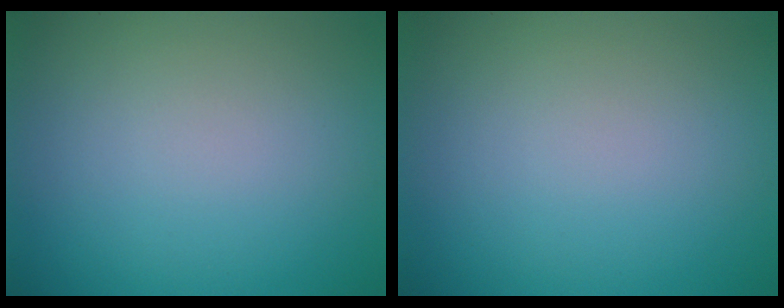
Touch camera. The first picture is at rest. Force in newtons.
{"total": 0.0}